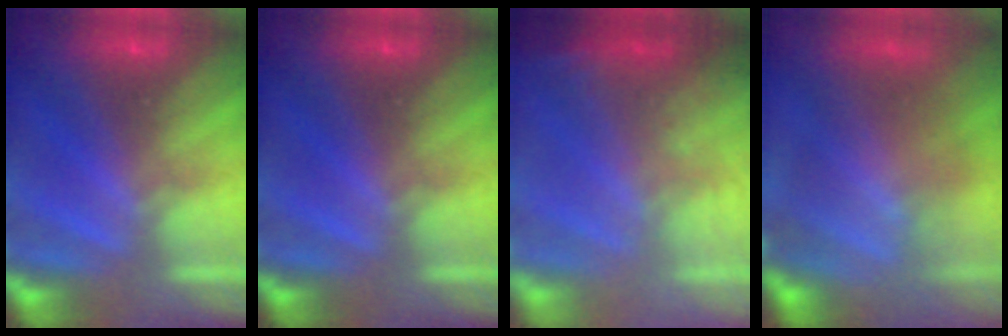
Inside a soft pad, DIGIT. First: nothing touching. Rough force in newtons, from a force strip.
{"total": 0.0}
{"total": 5.8}
{"total": 7.9}